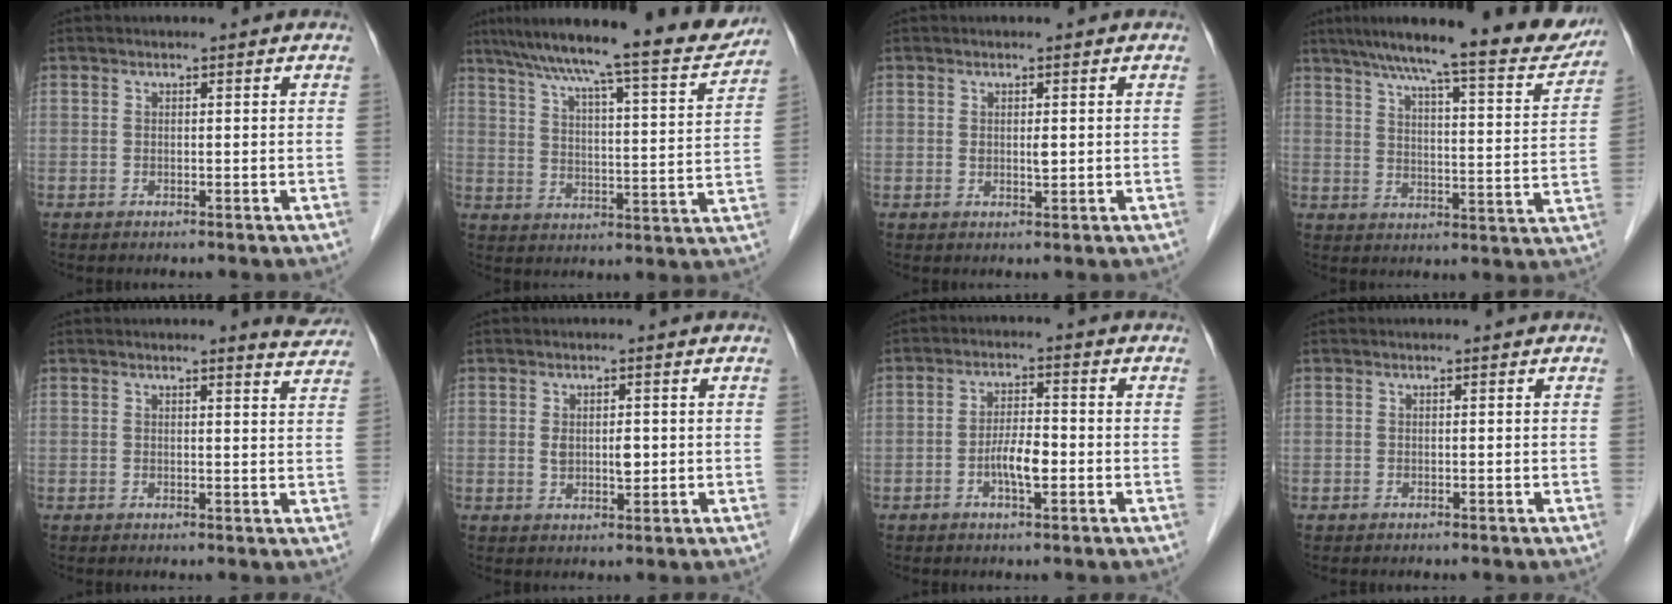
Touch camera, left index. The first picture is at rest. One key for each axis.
{"total": 20.6, "fx": 18.0, "fy": 1.2, "fz": 10.0, "tx": -0.158, "ty": -0.015, "tz": 0.247}
{"total": 1.4, "fx": 0.2, "fy": 0.5, "fz": 1.3, "tx": -0.022, "ty": -0.002, "tz": 0.004}
{"total": 20.0, "fx": 17.3, "fy": 2.2, "fz": 9.9, "tx": -0.144, "ty": -0.015, "tz": 0.225}
{"total": 4.0, "fx": 3.9, "fy": 0.3, "fz": 0.9, "tx": -0.013, "ty": -0.018, "tz": 0.027}
{"total": 3.1, "fx": 0.2, "fy": 1.5, "fz": 2.7, "tx": -0.047, "ty": -0.003, "tz": 0.006}
{"total": 4.4, "fx": -1.5, "fy": 1.1, "fz": 4.0, "tx": -0.079, "ty": 0.002, "tz": -0.026}
{"total": 0.0}